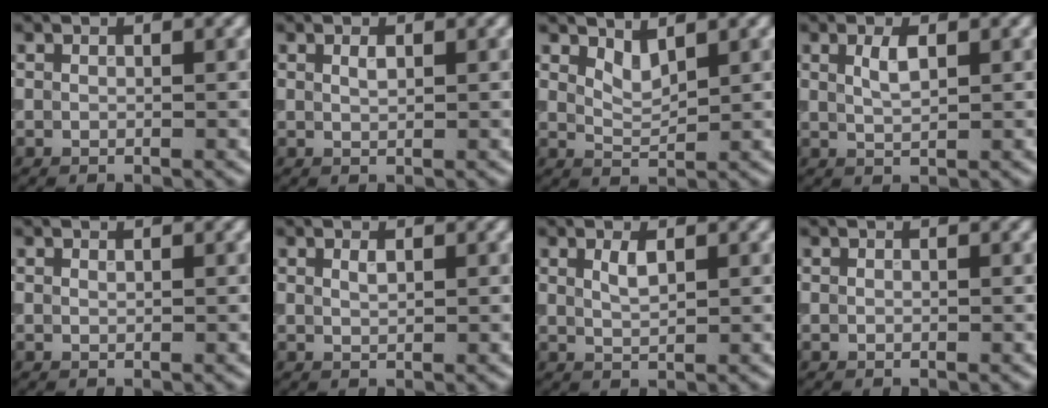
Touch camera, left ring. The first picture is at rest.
{"total": 0.8, "force": [0.4, 0.3, 0.6], "torque": [-0.013, 0.000, 0.009]}
{"total": 1.8, "force": [1.4, 0.6, 1.1], "torque": [-0.023, -0.009, 0.031]}
{"total": 1.9, "force": [0.8, 0.7, 1.6], "torque": [-0.033, 0.000, 0.017]}
{"total": 0.0}
{"total": 0.7, "force": [0.5, 0.2, 0.5], "torque": [-0.010, 0.000, 0.010]}
{"total": 1.5, "force": [0.8, 0.5, 1.2], "torque": [-0.026, 0.000, 0.016]}
{"total": 0.0}